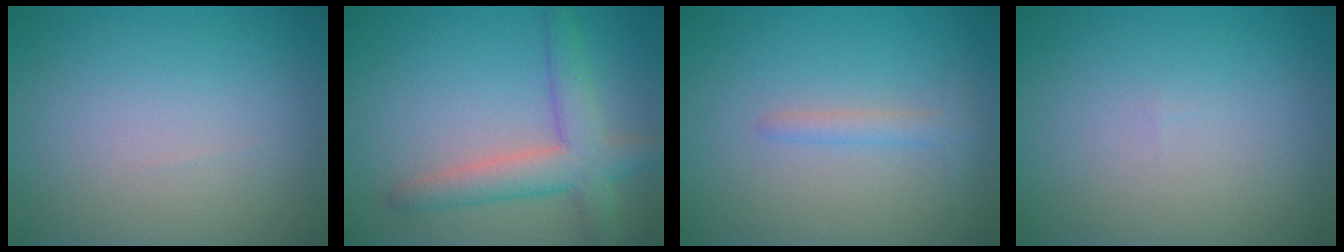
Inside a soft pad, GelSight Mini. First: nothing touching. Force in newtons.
{"total": 4.9, "press": 4.9, "slide": 0.3}
{"total": 1.5, "press": 1.5, "slide": 0.1}
{"total": 0.0}